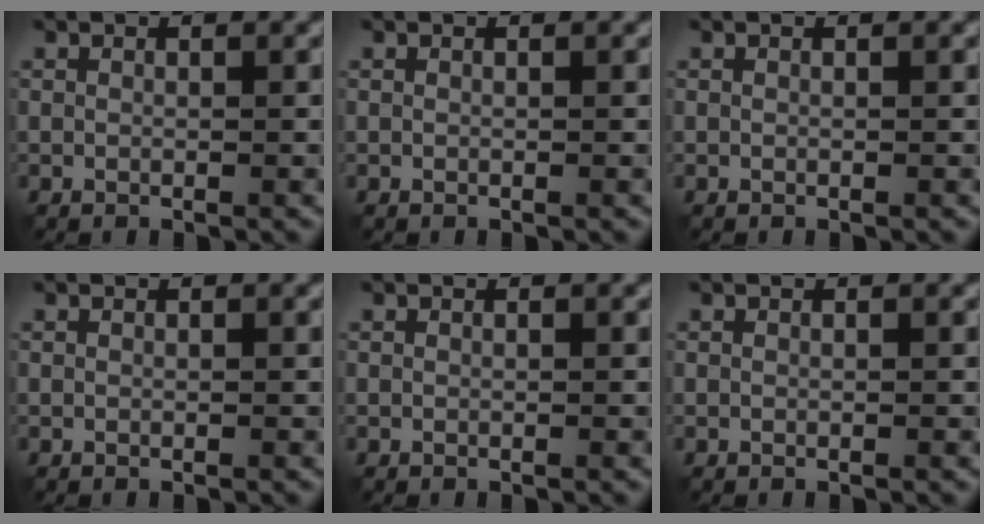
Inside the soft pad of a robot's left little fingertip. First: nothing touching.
{"total": 0.0}
{"total": 0.0}
{"total": 0.0}
{"total": 0.0}
{"total": 0.0}